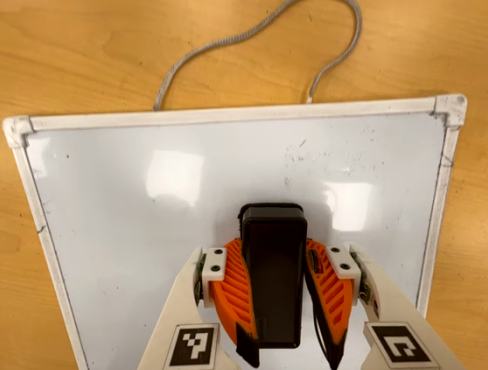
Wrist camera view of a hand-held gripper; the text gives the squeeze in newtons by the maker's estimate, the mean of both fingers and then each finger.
{"total": 18.0, "left": 18.0, "right": 17.9}